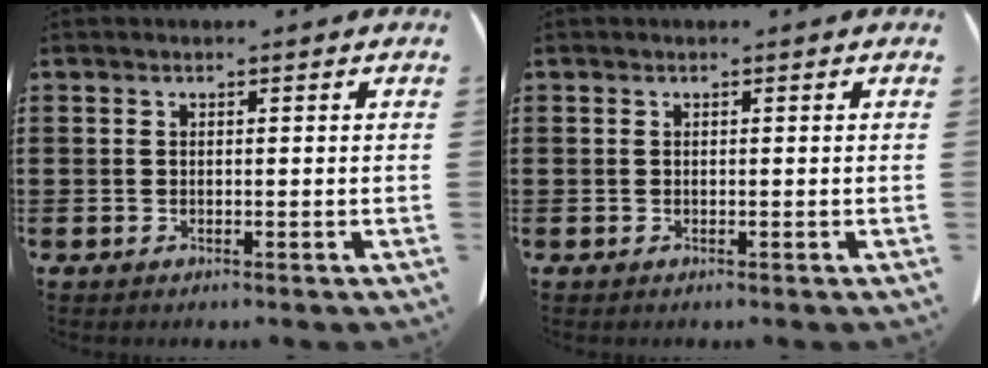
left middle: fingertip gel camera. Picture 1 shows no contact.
{"total": 0.0}